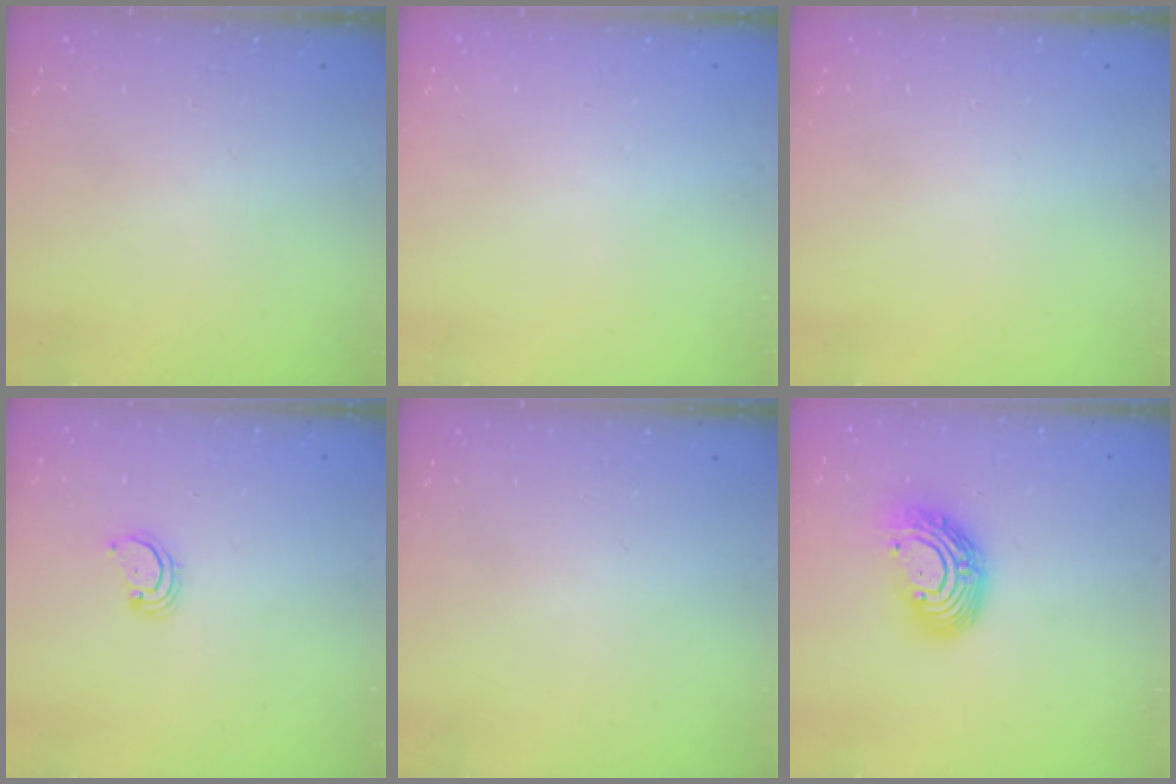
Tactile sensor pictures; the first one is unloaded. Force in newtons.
{"total": 0.0}
{"total": 0.0}
{"total": 2.5, "press": 2.5, "slide": 0.2}
{"total": 0.0}
{"total": 13.2, "press": 13.1, "slide": 1.3}